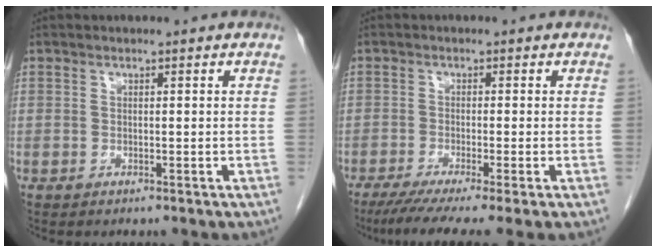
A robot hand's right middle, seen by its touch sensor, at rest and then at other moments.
{"total": 8.9, "force": [-6.6, -0.4, 5.9], "torque": [-0.085, -0.025, -0.104]}